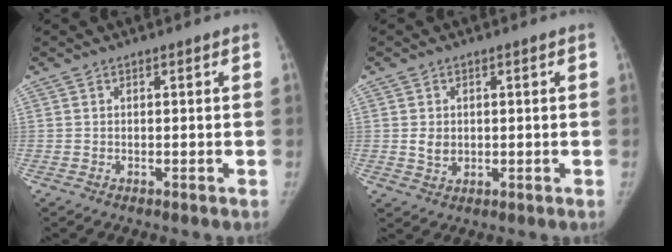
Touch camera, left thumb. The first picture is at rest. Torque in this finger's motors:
{"motor_torque": [0.35, 0.44, 0.38, -0.78, -0.01]}